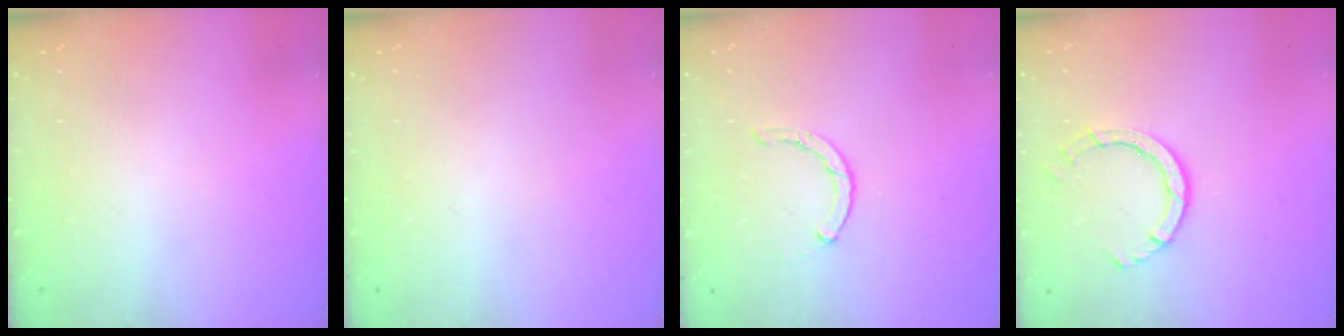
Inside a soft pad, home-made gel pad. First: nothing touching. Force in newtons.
{"total": 0.0}
{"total": 0.7, "press": 0.6, "slide": 0.2}
{"total": 5.9, "press": 5.9, "slide": 0.5}